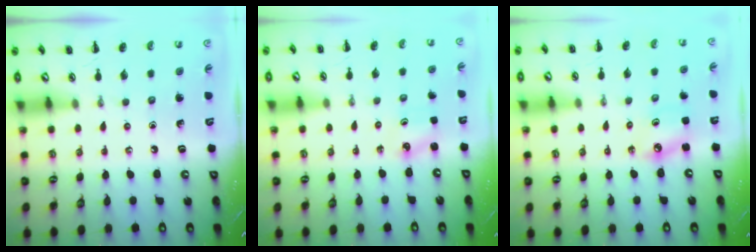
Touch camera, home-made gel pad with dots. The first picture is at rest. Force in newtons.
{"total": 2.3, "press": 2.2, "slide": 0.7}
{"total": 4.6, "press": 4.5, "slide": 1.0}